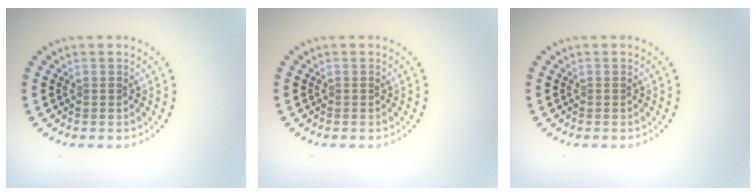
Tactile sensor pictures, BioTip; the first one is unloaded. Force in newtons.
{"total": 0.0}
{"total": 0.0}